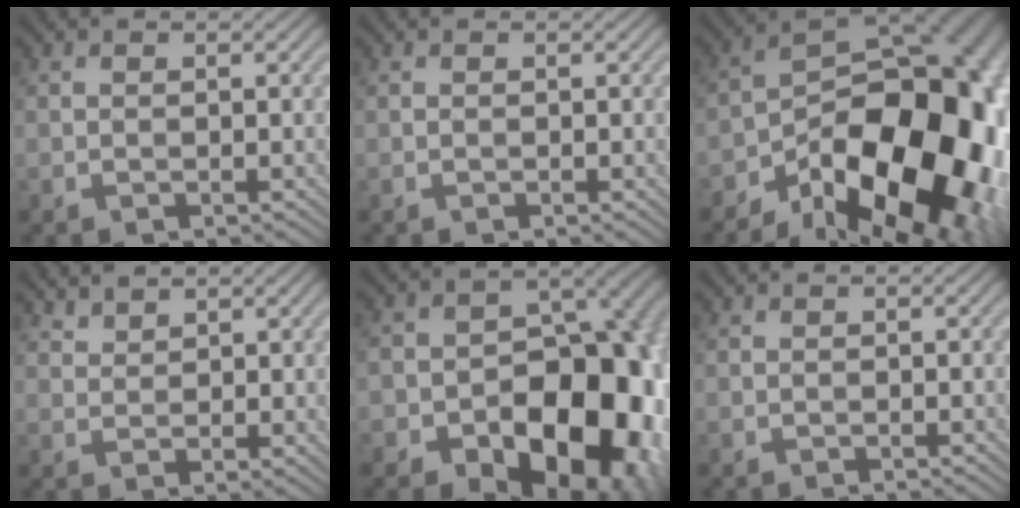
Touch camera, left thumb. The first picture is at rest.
{"total": 0.0}
{"total": 21.0, "force": [-8.2, 12.2, 15.0], "torque": [-0.201, -0.035, -0.113]}
{"total": 3.0, "force": [2.5, 1.2, 1.2], "torque": [-0.025, -0.002, 0.058]}
{"total": 22.0, "force": [-8.5, 16.3, 12.2], "torque": [-0.125, -0.036, -0.146]}
{"total": 0.0}